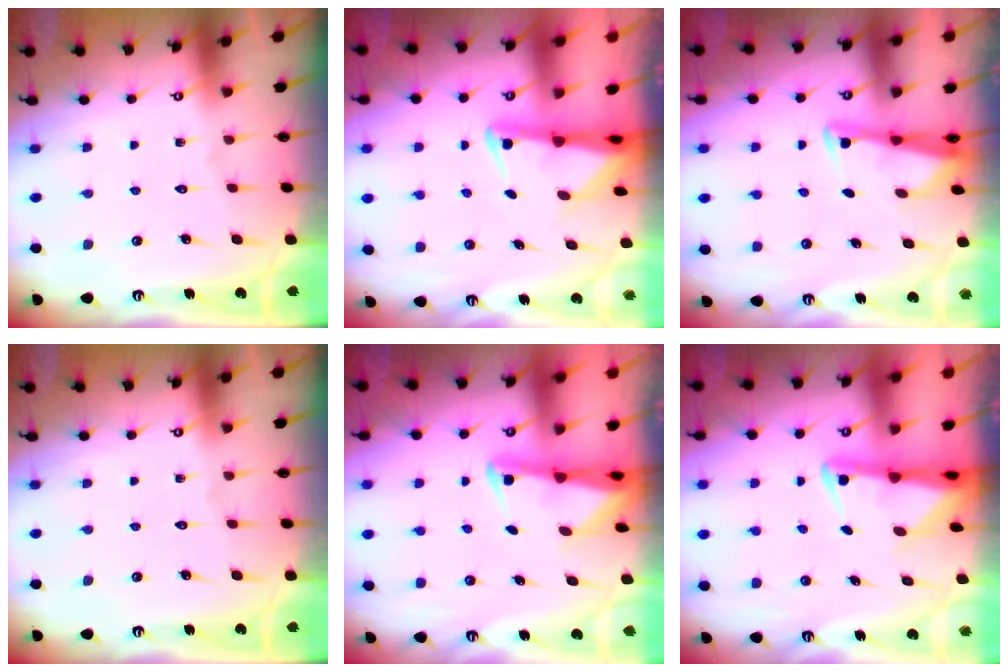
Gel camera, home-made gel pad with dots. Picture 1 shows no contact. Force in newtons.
{"total": 2.6, "press": 2.5, "slide": 0.5}
{"total": 3.0, "press": 2.9, "slide": 0.4}
{"total": 0.0}
{"total": 2.2, "press": 2.1, "slide": 0.4}
{"total": 2.5, "press": 2.4, "slide": 0.5}